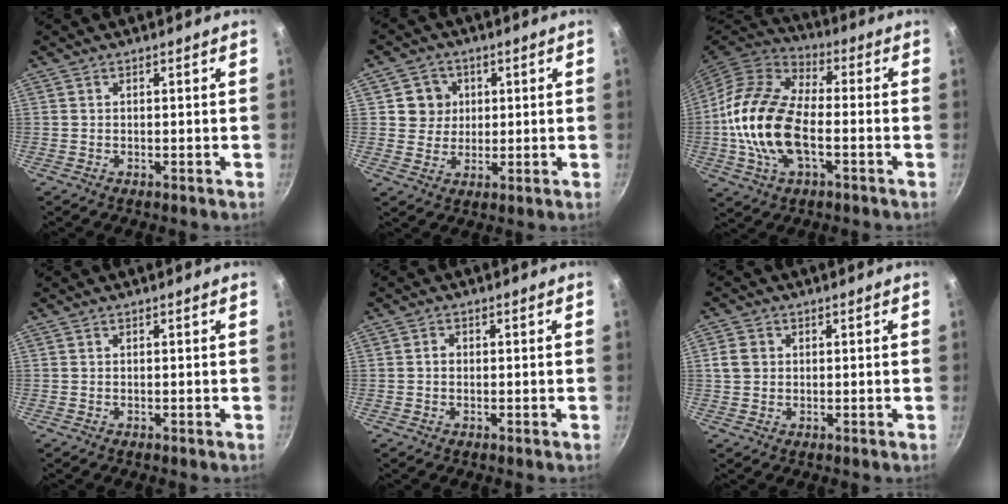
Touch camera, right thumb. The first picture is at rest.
{"total": 5.8, "force": [1.4, 5.5, 1.3], "torque": [0.018, 0.001, 0.022]}
{"total": 18.6, "force": [-2.9, 10.1, 15.4], "torque": [-0.287, 0.030, -0.066]}
{"total": 0.0}
{"total": 1.1, "force": [-0.1, 1.0, 0.6], "torque": [-0.009, 0.005, -0.004]}
{"total": 3.4, "force": [0.5, 2.9, 1.7], "torque": [-0.021, 0.006, 0.006]}